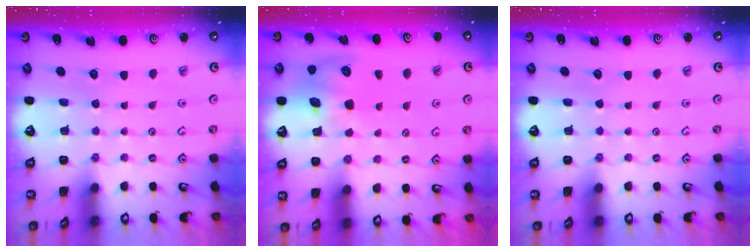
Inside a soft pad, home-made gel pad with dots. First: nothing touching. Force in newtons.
{"total": 9.1, "press": 9.0, "slide": 1.6}
{"total": 0.0}